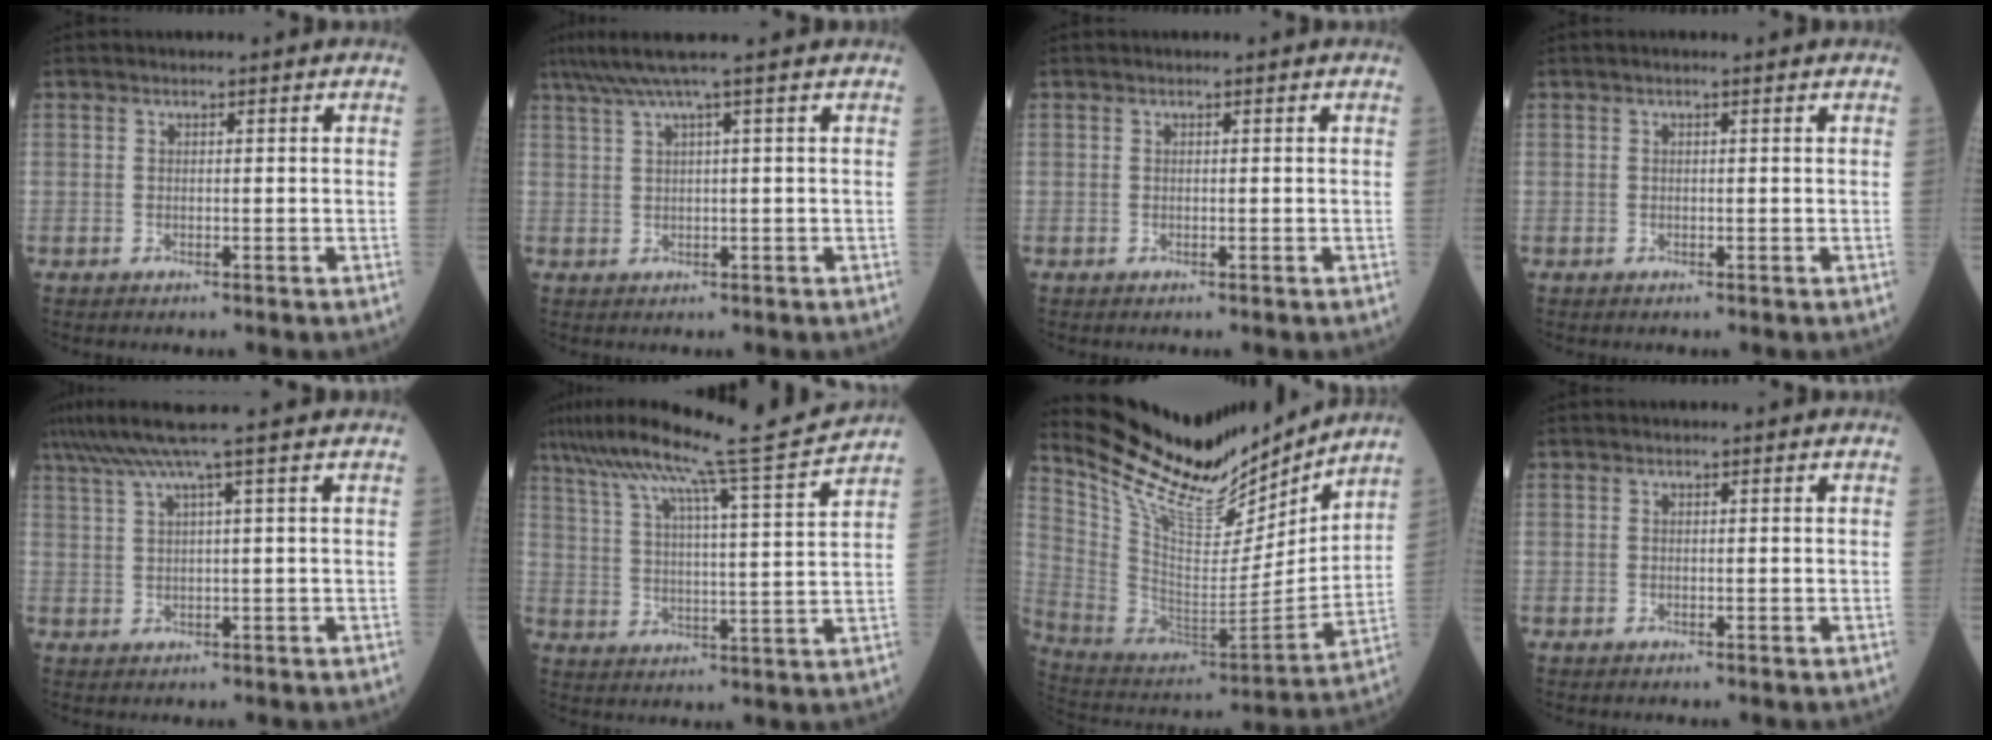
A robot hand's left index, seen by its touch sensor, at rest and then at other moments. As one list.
[{"total": 4.8, "force": [3.5, -1.7, 2.8], "torque": [-0.054, 0.019, 0.070]}, {"total": 0.0}, {"total": 0.8, "force": [0.7, -0.1, 0.4], "torque": [-0.009, 0.005, 0.013]}, {"total": 7.1, "force": [5.2, -1.9, 4.5], "torque": [-0.076, 0.026, 0.088]}, {"total": 16.2, "force": [14.0, -2.5, 7.8], "torque": [-0.138, -0.023, 0.208]}, {"total": 20.6, "force": [18.3, 4.6, 8.1], "torque": [-0.158, -0.040, 0.312]}, {"total": 0.0}]